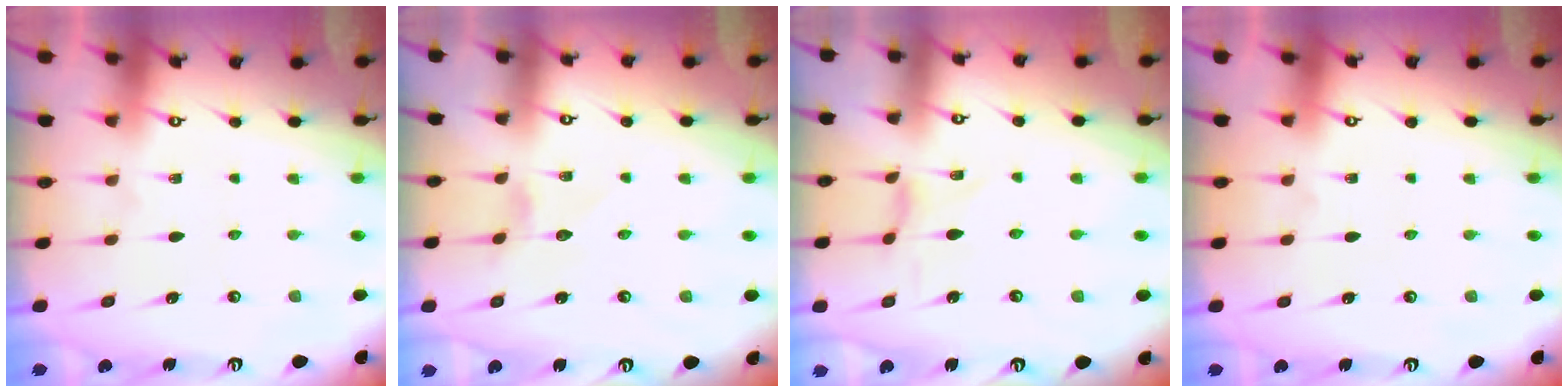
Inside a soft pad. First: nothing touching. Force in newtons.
{"total": 1.7, "press": 1.7, "slide": 0.2}
{"total": 0.0}
{"total": 0.0}